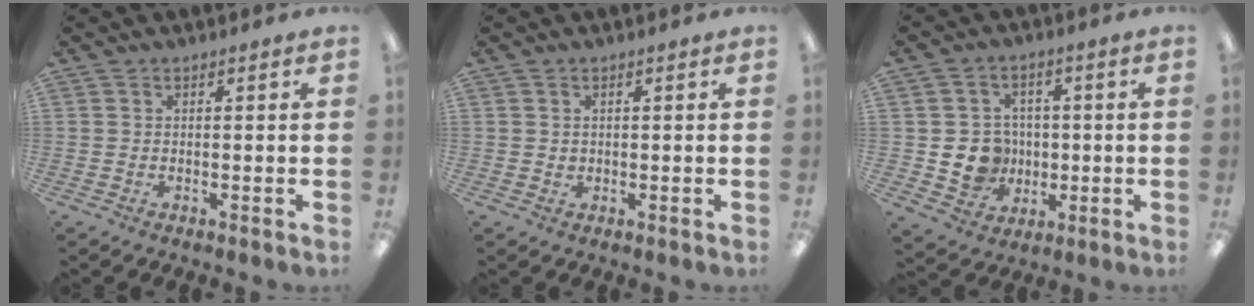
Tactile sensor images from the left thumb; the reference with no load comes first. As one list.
[{"total": 0.9, "force": [0.2, 0.8, 0.2], "torque": [-0.006, 0.005, 0.003]}, {"total": 8.7, "force": [-1.0, 8.2, 2.6], "torque": [-0.051, 0.010, -0.007]}]